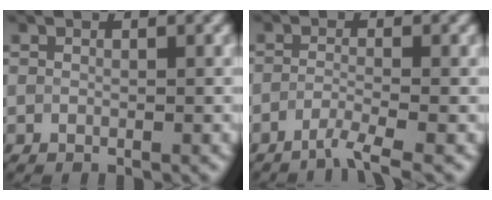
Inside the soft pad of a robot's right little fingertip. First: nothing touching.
{"total": 2.5, "force": [-2.4, -0.2, 0.8], "torque": [-0.015, -0.001, -0.055]}